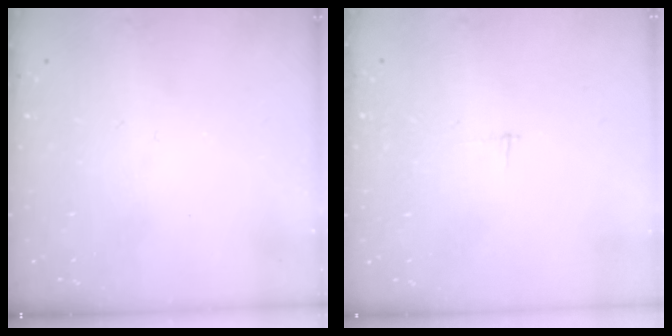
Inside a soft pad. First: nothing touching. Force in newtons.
{"total": 2.3, "press": 2.3, "slide": 0.2}